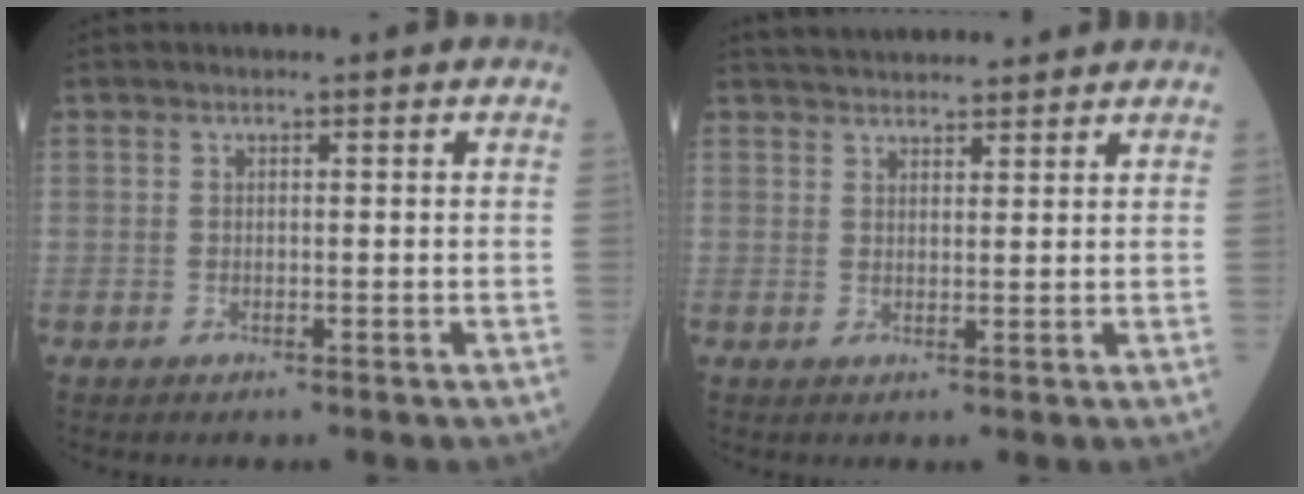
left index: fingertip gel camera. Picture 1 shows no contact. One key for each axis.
{"total": 8.4, "fx": 7.8, "fy": 1.6, "fz": 2.5, "tx": -0.038, "ty": 0.032, "tz": 0.113}